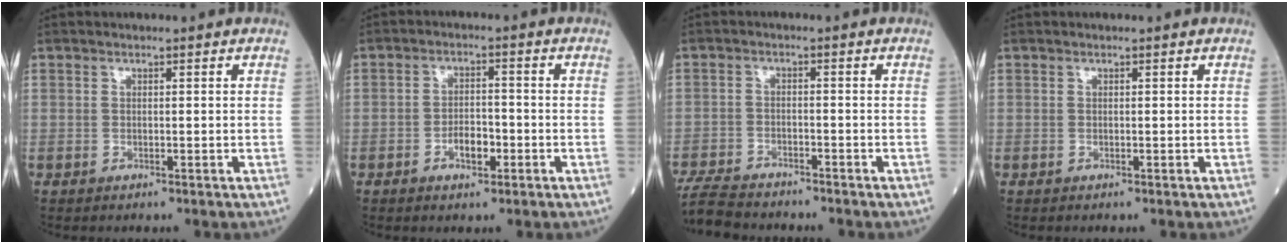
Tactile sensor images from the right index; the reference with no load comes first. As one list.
[{"total": 4.1, "force": [-1.7, 1.8, 3.2], "torque": [-0.055, 0.004, -0.029]}, {"total": 8.0, "force": [-7.5, 1.5, 2.3], "torque": [-0.041, -0.019, -0.129]}, {"total": 0.0}]